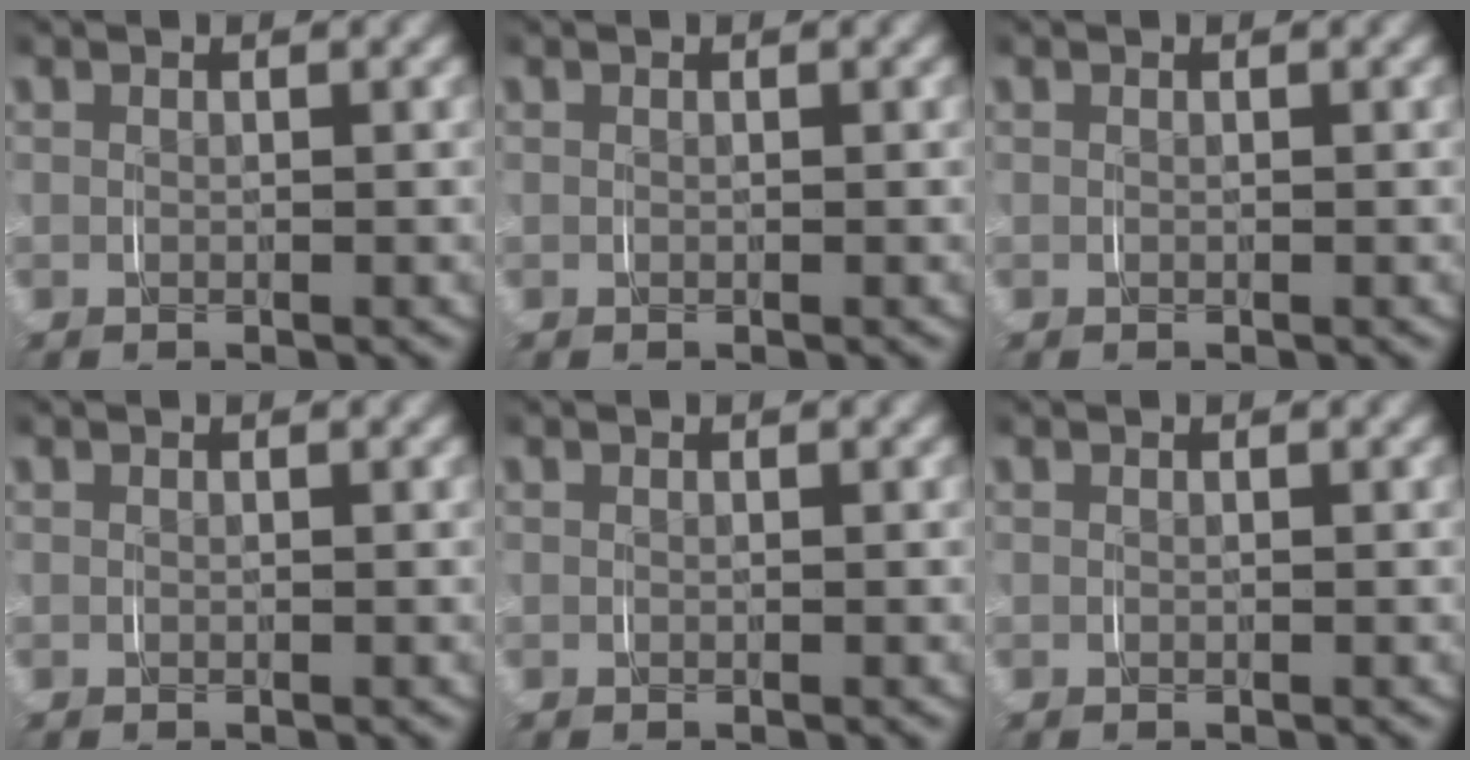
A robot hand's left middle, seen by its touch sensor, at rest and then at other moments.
{"total": 0.0}
{"total": 0.0}
{"total": 0.0}
{"total": 0.0}
{"total": 0.0}